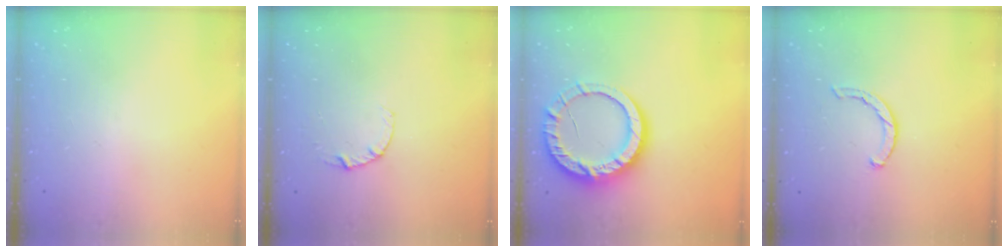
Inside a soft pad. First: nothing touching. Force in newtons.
{"total": 3.2, "press": 3.2, "slide": 0.4}
{"total": 15.1, "press": 15.0, "slide": 1.2}
{"total": 1.9, "press": 1.9, "slide": 0.3}